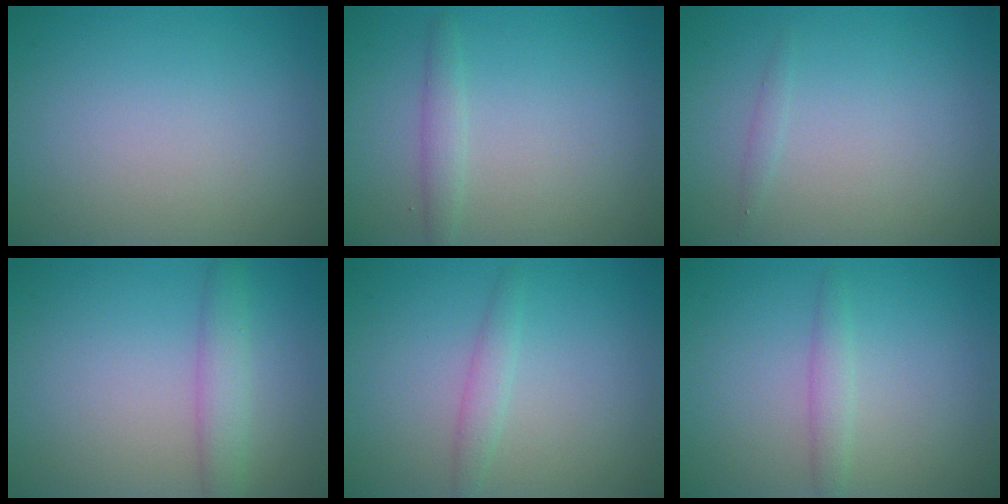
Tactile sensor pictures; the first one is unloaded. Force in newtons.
{"total": 1.5, "press": 1.5, "slide": 0.1}
{"total": 0.6, "press": 0.6, "slide": 0.0}
{"total": 2.7, "press": 2.7, "slide": 0.2}
{"total": 1.5, "press": 1.5, "slide": 0.1}
{"total": 1.5, "press": 1.5, "slide": 0.1}